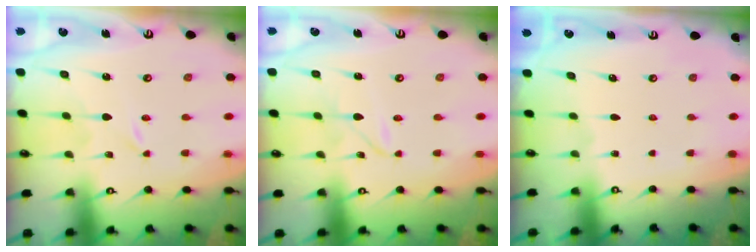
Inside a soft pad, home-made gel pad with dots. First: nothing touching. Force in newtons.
{"total": 1.5, "press": 1.5, "slide": 0.2}
{"total": 0.0}